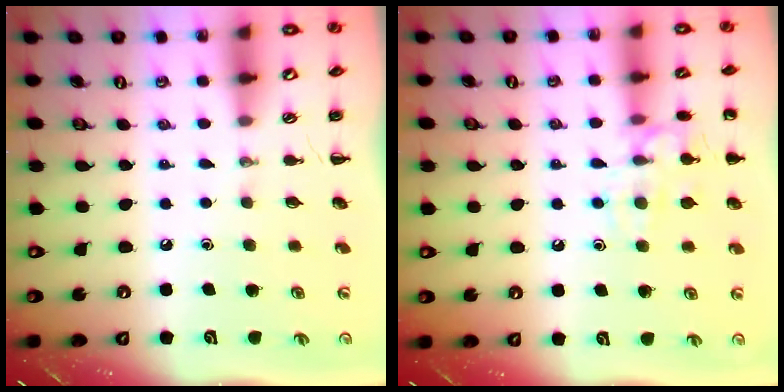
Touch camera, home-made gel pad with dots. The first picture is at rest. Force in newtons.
{"total": 12.0, "press": 11.9, "slide": 0.7}